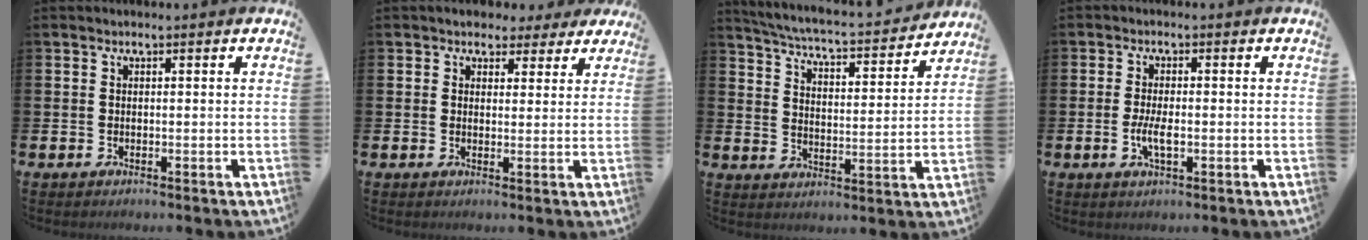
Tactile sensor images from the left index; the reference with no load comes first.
{"total": 3.4, "force": [2.7, 2.1, 0.2], "torque": [-0.004, -0.012, 0.043]}
{"total": 5.1, "force": [4.9, 0.3, 1.6], "torque": [-0.058, -0.043, 0.077]}
{"total": 3.4, "force": [-0.7, 1.2, 3.1], "torque": [-0.060, -0.002, -0.015]}